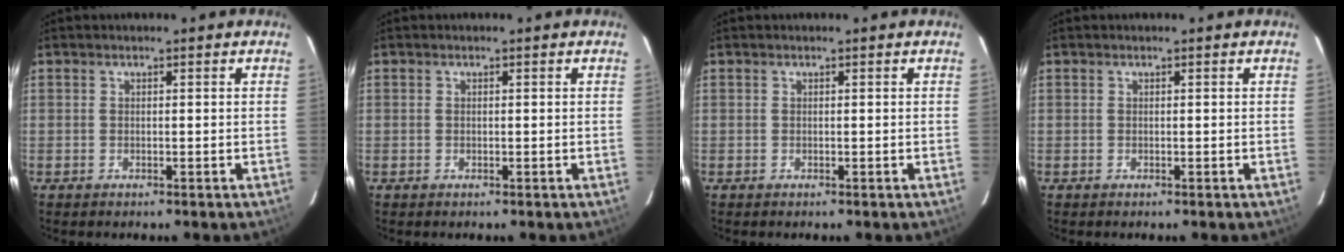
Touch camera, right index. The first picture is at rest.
{"total": 0.0}
{"total": 0.0}
{"total": 0.0}